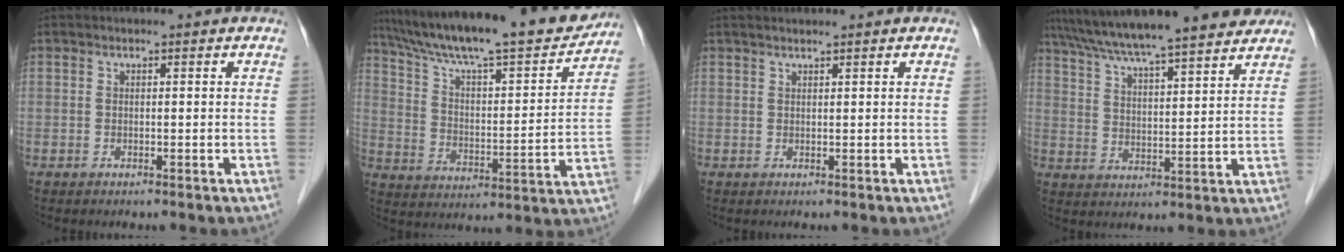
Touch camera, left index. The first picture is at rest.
{"total": 23.0, "force": [20.1, 2.4, 10.8], "torque": [-0.182, -0.010, 0.301]}
{"total": 2.1, "force": [1.9, -0.1, 1.0], "torque": [-0.011, 0.019, 0.034]}
{"total": 20.4, "force": [17.6, 1.9, 10.3], "torque": [-0.172, 0.035, 0.259]}